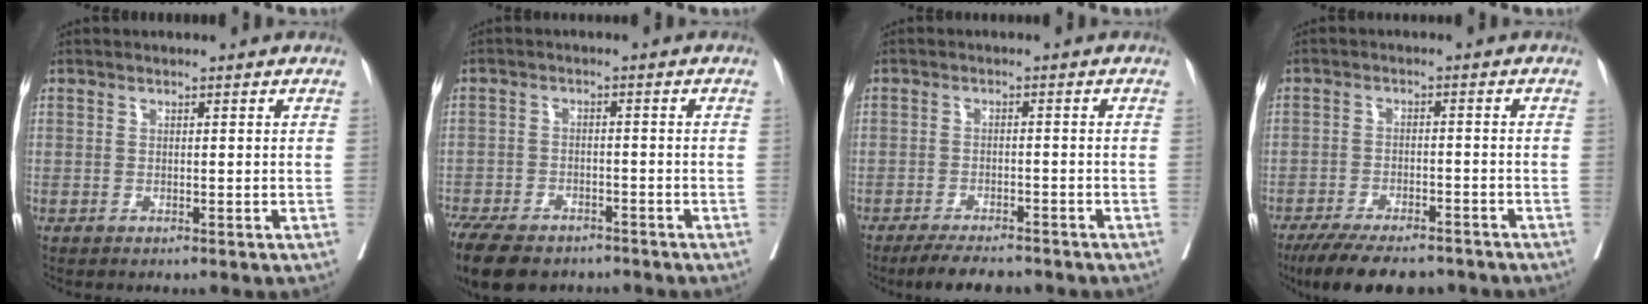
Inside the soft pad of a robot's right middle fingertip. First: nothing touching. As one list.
[{"total": 13.5, "force": [-10.0, 6.2, 6.4], "torque": [-0.154, -0.020, -0.153]}, {"total": 5.8, "force": [-5.1, 1.3, 2.4], "torque": [-0.039, -0.012, -0.082]}, {"total": 11.8, "force": [-9.9, 3.5, 5.4], "torque": [-0.086, -0.009, -0.148]}]